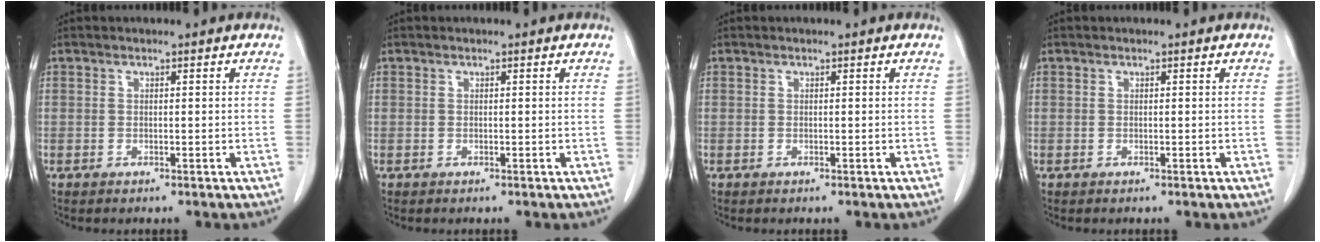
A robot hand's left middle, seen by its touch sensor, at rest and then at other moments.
{"total": 0.0}
{"total": 0.0}
{"total": 0.0}